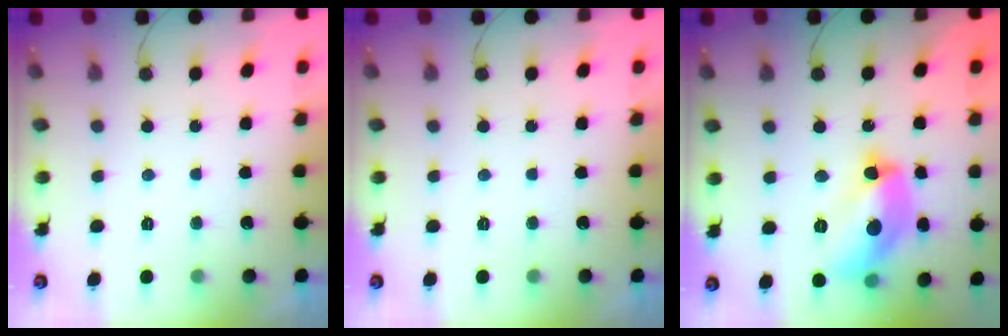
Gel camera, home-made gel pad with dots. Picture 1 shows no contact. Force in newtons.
{"total": 0.0}
{"total": 17.0, "press": 16.9, "slide": 1.0}